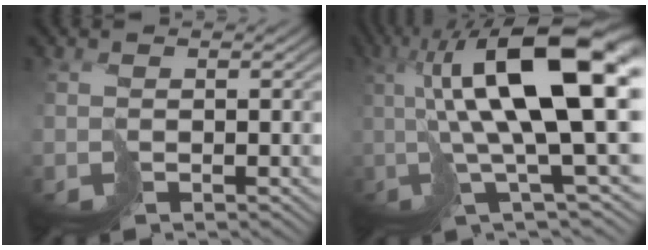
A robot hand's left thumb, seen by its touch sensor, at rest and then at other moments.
{"total": 16.2, "force": [2.3, 4.6, 15.3], "torque": [-0.266, 0.006, 0.050]}